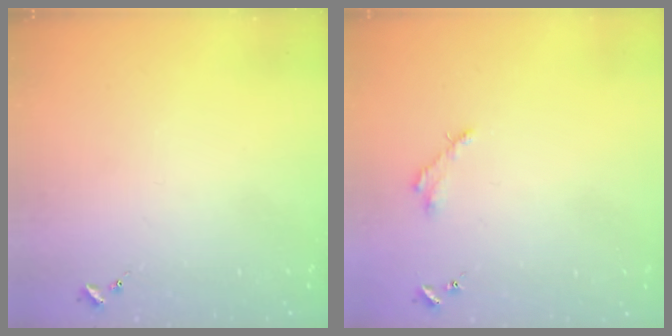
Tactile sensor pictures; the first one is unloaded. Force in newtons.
{"total": 2.8, "press": 2.8, "slide": 0.3}